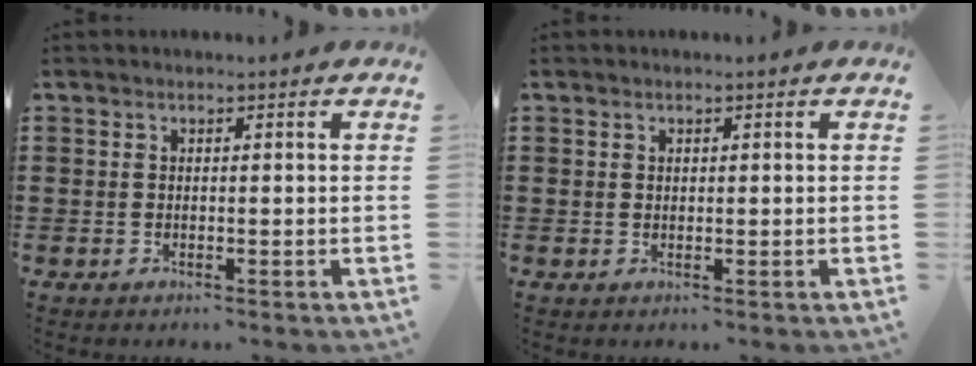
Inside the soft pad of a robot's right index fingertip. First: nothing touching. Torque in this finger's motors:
{"motor_torque": [-0.65, 1.29, -0.04, -0.01]}